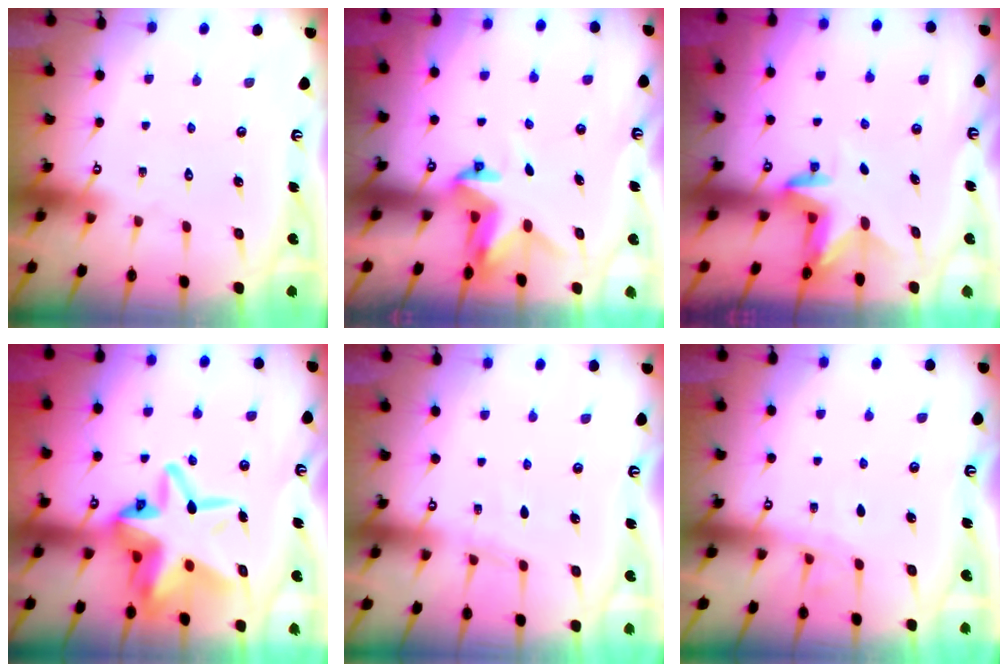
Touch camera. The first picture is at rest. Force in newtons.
{"total": 3.3, "press": 3.3, "slide": 0.2}
{"total": 3.1, "press": 3.1, "slide": 0.3}
{"total": 17.3, "press": 16.8, "slide": 4.3}
{"total": 4.2, "press": 4.2, "slide": 0.4}
{"total": 4.3, "press": 4.2, "slide": 0.6}